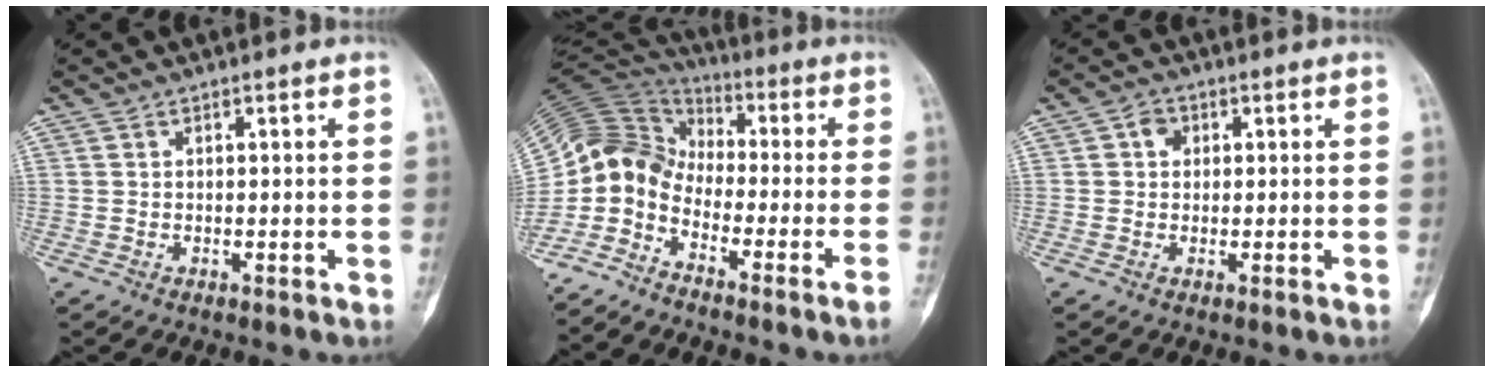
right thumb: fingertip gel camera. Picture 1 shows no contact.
{"total": 10.6, "force": [-7.4, 4.8, 5.9], "torque": [-0.110, 0.073, -0.158]}
{"total": 2.1, "force": [0.2, 1.9, 1.0], "torque": [-0.003, 0.005, -0.002]}